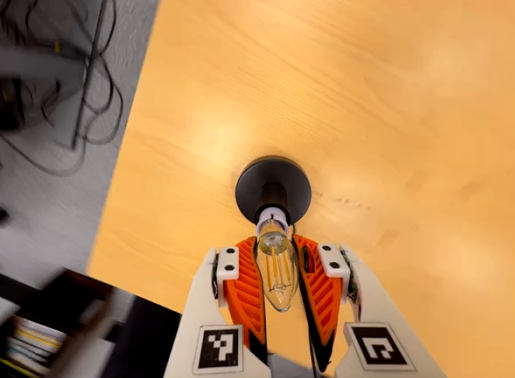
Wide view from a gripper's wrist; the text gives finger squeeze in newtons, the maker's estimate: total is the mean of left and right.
{"total": 22.7, "left": 22.0, "right": 23.4}